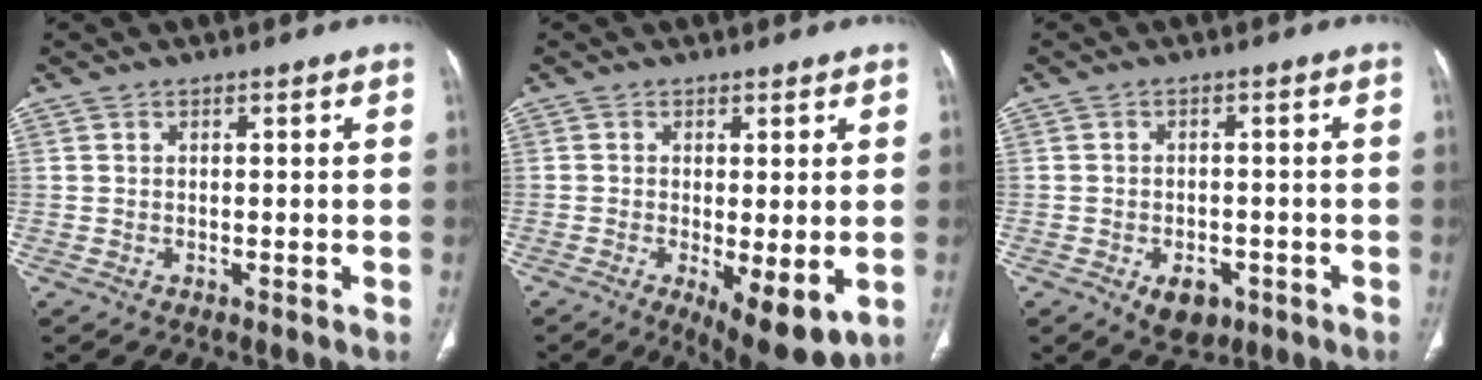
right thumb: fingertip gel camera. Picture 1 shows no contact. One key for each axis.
{"total": 9.6, "fx": -2.6, "fy": 3.4, "fz": 8.6, "tx": -0.128, "ty": -0.024, "tz": -0.032}
{"total": 5.6, "fx": -2.6, "fy": 3.7, "fz": 3.4, "tx": -0.037, "ty": 0.009, "tz": -0.029}